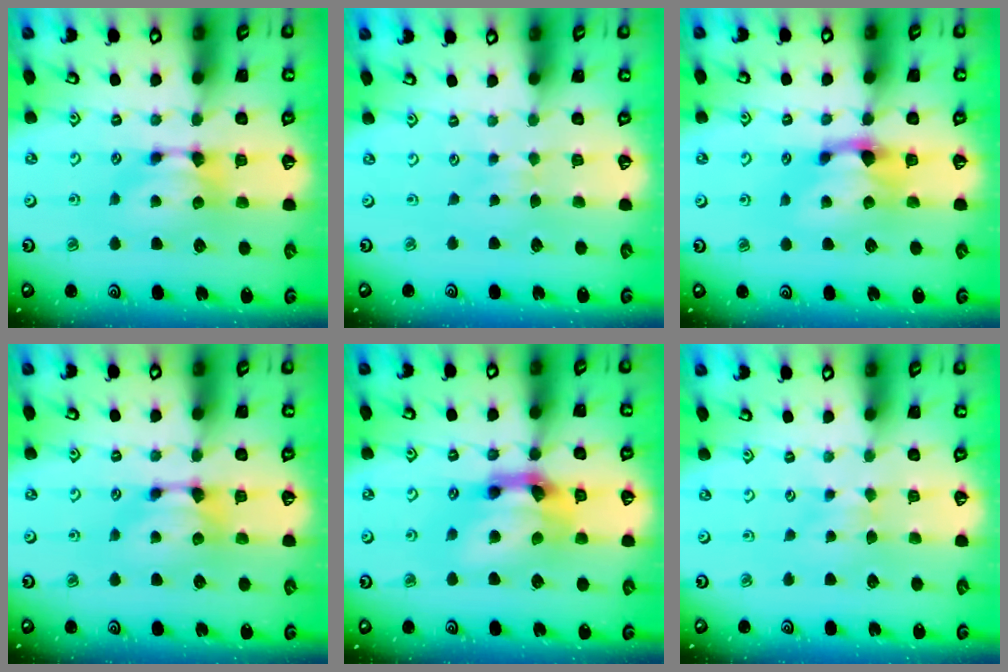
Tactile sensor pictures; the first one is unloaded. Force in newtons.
{"total": 3.2, "press": 3.2, "slide": 0.3}
{"total": 1.4, "press": 0.6, "slide": 1.2}
{"total": 1.2, "press": 0.9, "slide": 0.9}
{"total": 6.9, "press": 6.2, "slide": 3.0}
{"total": 2.5, "press": 2.5, "slide": 0.5}